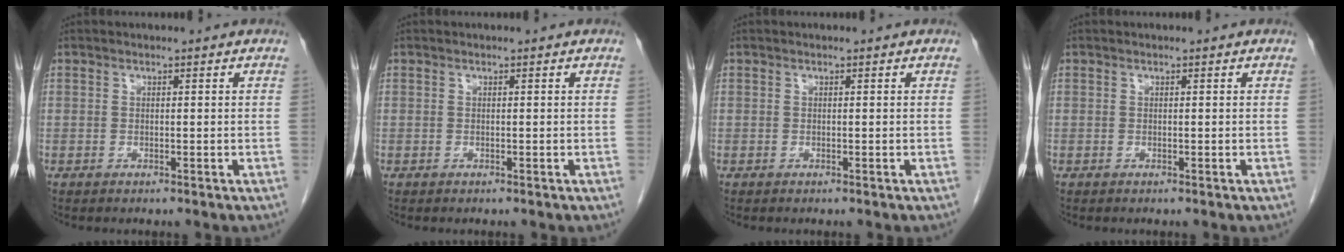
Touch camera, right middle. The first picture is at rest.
{"total": 0.0}
{"total": 0.0}
{"total": 0.0}